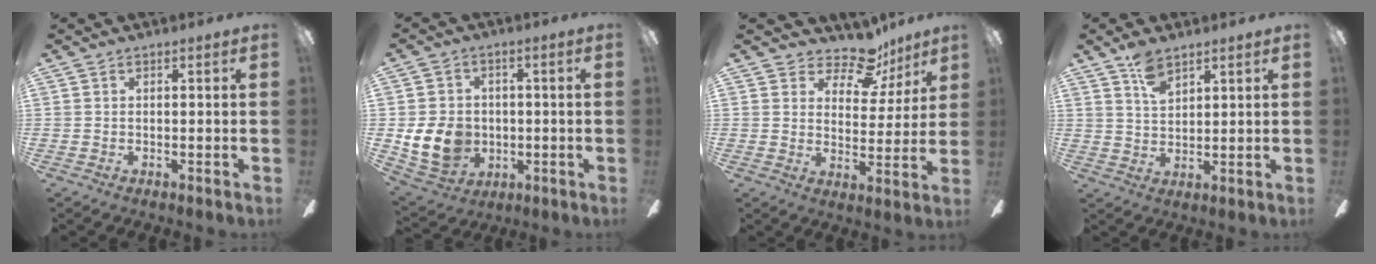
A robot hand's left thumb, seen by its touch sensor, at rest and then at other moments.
{"total": 12.0, "force": [-1.7, 10.0, 6.3], "torque": [-0.152, 0.008, -0.027]}
{"total": 12.6, "force": [9.3, 6.2, 5.7], "torque": [-0.083, -0.059, 0.165]}
{"total": 6.1, "force": [4.3, 2.9, 3.2], "torque": [-0.058, -0.014, 0.078]}